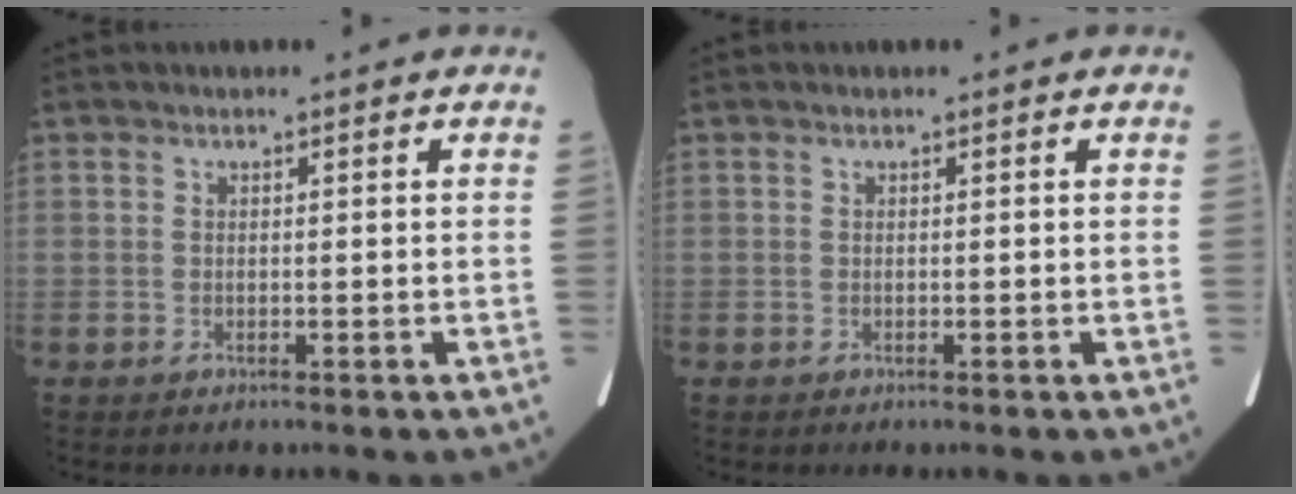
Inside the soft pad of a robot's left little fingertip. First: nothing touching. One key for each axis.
{"total": 0.0}